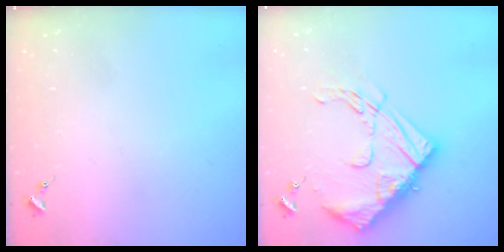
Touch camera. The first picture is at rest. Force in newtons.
{"total": 18.8, "press": 18.7, "slide": 1.2}